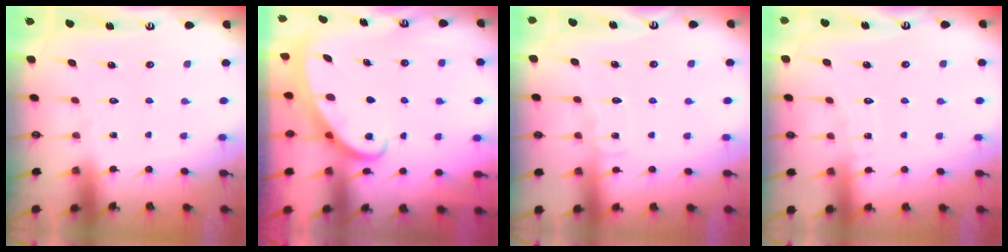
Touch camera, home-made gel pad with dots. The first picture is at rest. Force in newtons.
{"total": 2.5, "press": 2.5, "slide": 0.3}
{"total": 5.5, "press": 5.5, "slide": 0.4}
{"total": 3.9, "press": 3.9, "slide": 0.4}